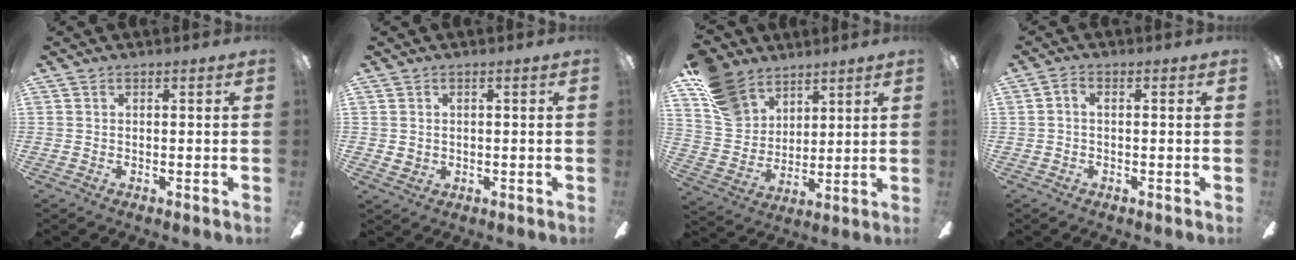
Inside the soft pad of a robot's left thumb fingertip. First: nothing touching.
{"total": 1.6, "force": [0.6, 1.5, 0.3], "torque": [-0.007, 0.002, 0.011]}
{"total": 14.6, "force": [9.8, 9.6, 5.0], "torque": [-0.116, -0.036, 0.200]}
{"total": 1.7, "force": [-0.4, 0.8, 1.4], "torque": [-0.027, 0.007, -0.008]}